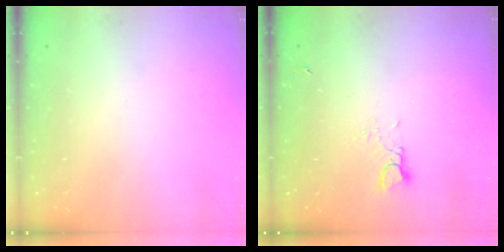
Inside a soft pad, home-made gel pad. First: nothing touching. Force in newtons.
{"total": 2.7, "press": 2.7, "slide": 0.2}